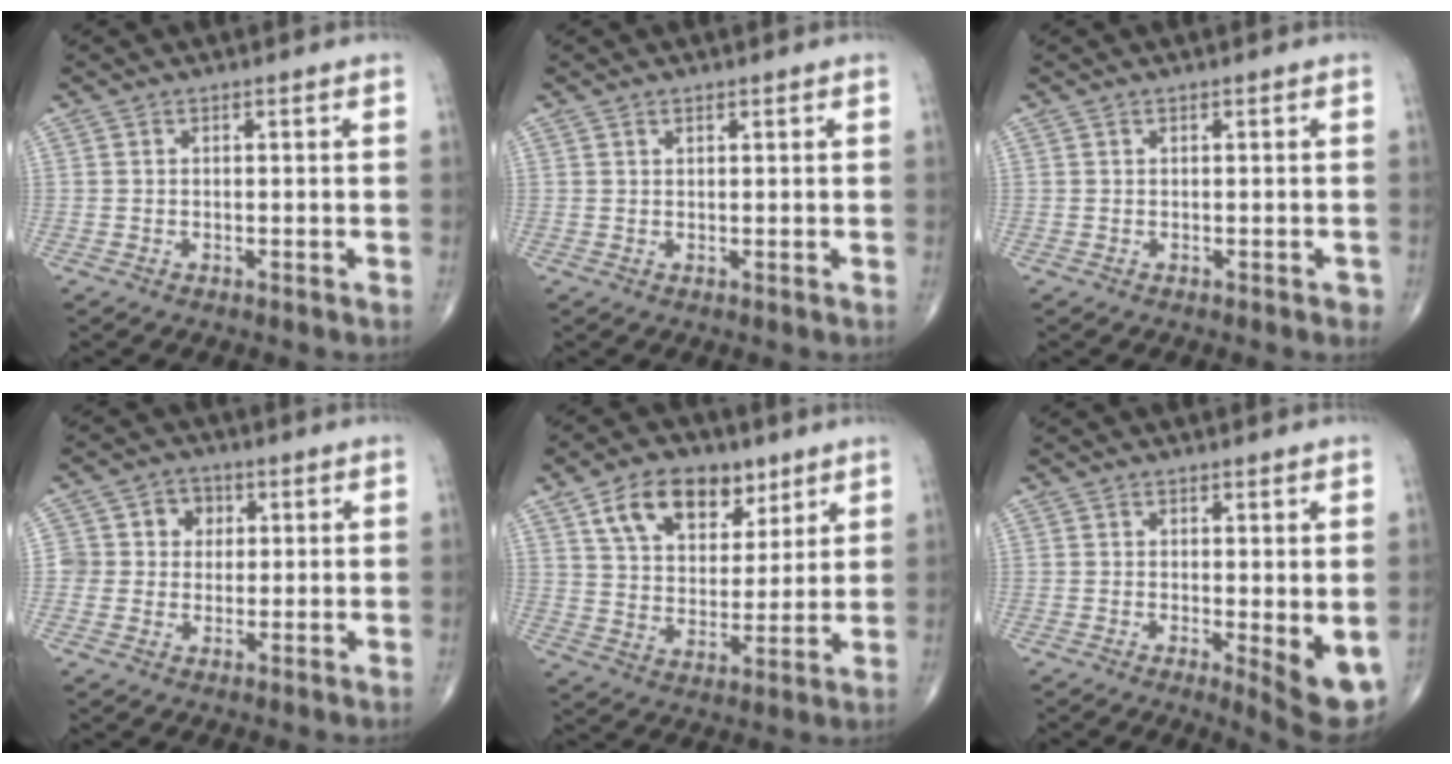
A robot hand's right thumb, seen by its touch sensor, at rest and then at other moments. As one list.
[{"total": 0.9, "force": [0.6, 0.5, 0.5], "torque": [-0.005, -0.003, 0.009]}, {"total": 0.9, "force": [-0.2, 0.5, 0.8], "torque": [-0.006, 0.001, -0.002]}, {"total": 6.2, "force": [1.1, 5.9, 1.5], "torque": [0.022, 0.007, 0.010]}, {"total": 15.0, "force": [8.1, 9.4, 8.4], "torque": [-0.104, -0.029, 0.142]}, {"total": 7.0, "force": [-1.0, 1.9, 6.6], "torque": [-0.086, -0.019, -0.011]}]